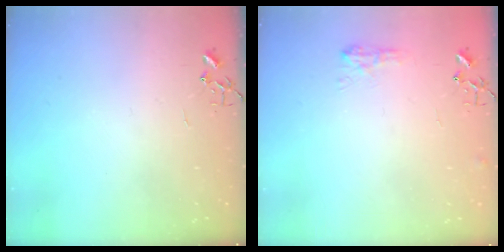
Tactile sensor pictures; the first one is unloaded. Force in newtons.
{"total": 8.0, "press": 7.9, "slide": 0.7}